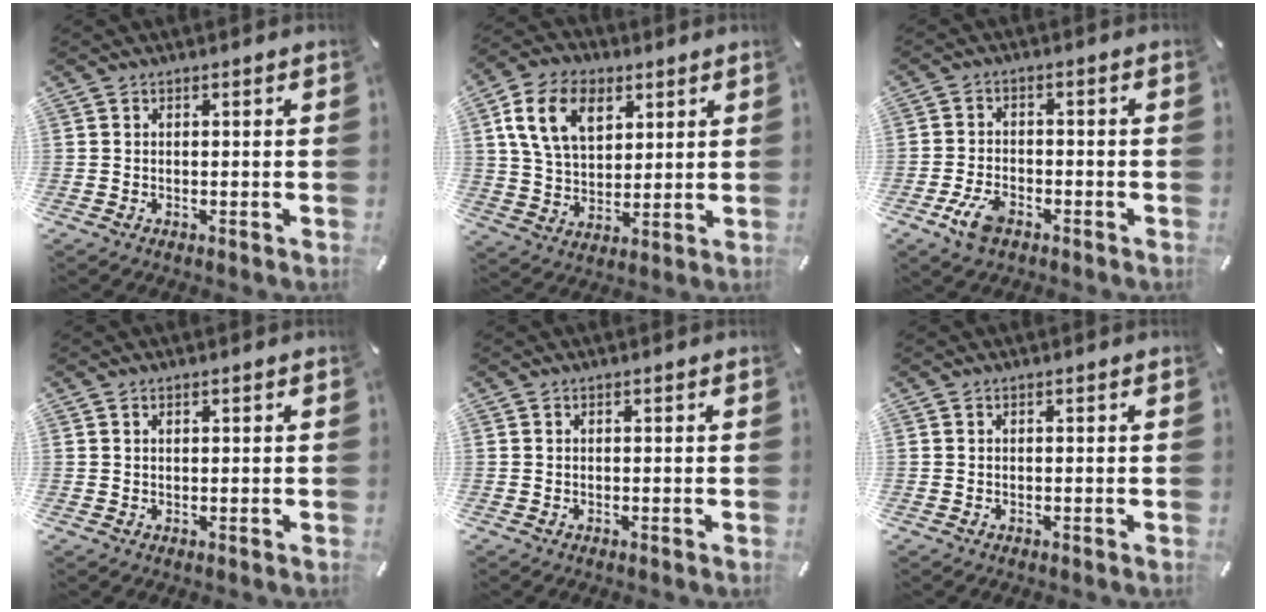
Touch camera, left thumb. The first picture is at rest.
{"total": 13.0, "force": [5.4, 8.9, 7.8], "torque": [-0.161, 0.000, 0.100]}
{"total": 6.0, "force": [-3.3, 3.2, 3.9], "torque": [-0.092, 0.009, -0.065]}
{"total": 0.6, "force": [0.3, 0.3, 0.4], "torque": [-0.008, 0.001, 0.006]}
{"total": 0.0}
{"total": 0.0}